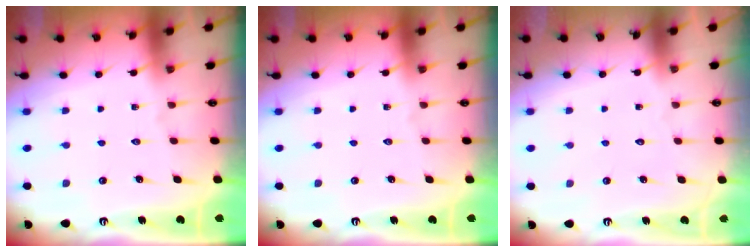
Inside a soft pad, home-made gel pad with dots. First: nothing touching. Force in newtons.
{"total": 0.0}
{"total": 1.6, "press": 1.6, "slide": 0.1}